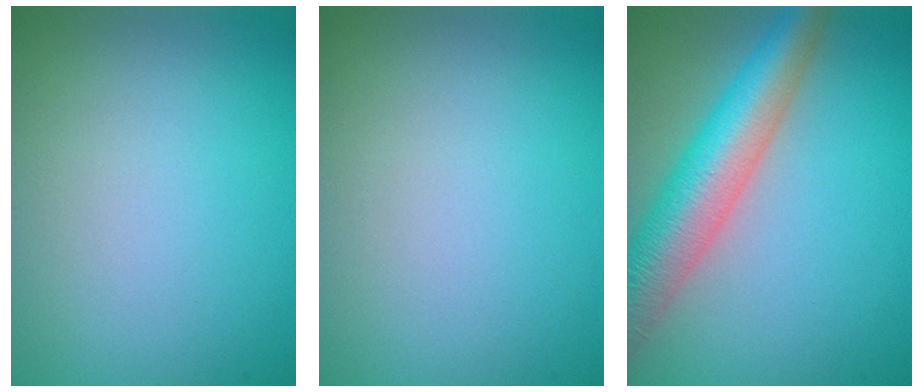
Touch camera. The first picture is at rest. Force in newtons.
{"total": 0.0}
{"total": 7.9, "press": 7.9, "slide": 0.4}